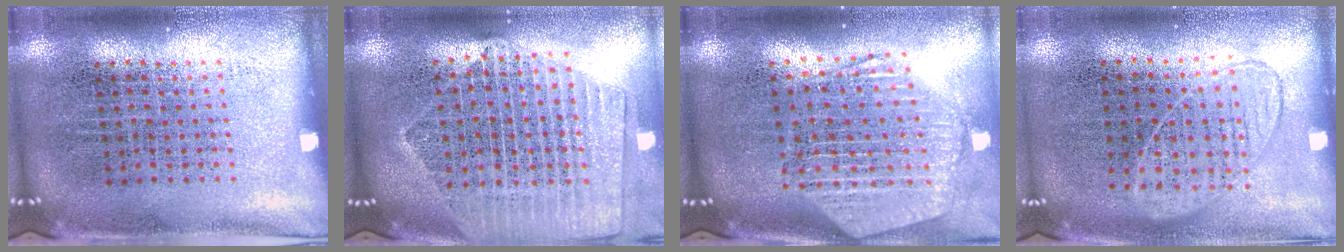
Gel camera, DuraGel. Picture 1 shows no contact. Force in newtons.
{"total": 2.3, "press": 2.1, "slide": 1.1}
{"total": 2.7, "press": 2.2, "slide": 1.5}
{"total": 0.9, "press": 0.8, "slide": 0.3}